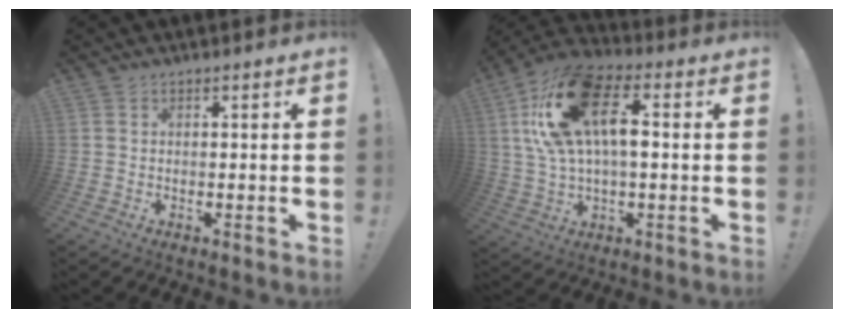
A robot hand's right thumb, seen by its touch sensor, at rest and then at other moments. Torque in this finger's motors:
{"motor_torque": [2.37, 2.63, 0.94, 0.93, 0.48]}